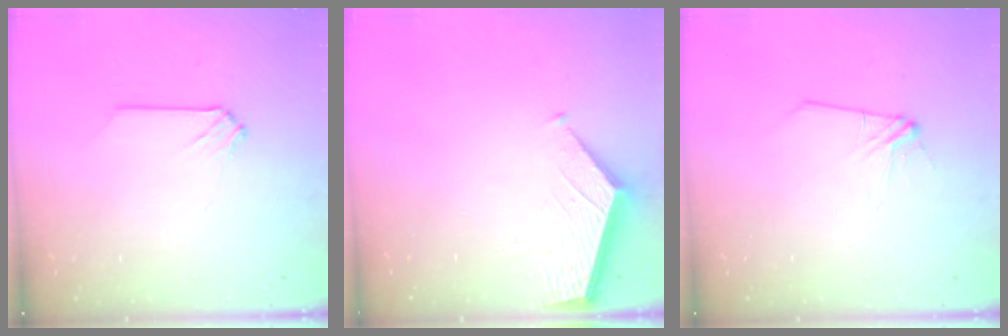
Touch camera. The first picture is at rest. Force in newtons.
{"total": 2.6, "press": 2.6, "slide": 0.4}
{"total": 2.9, "press": 2.9, "slide": 0.4}